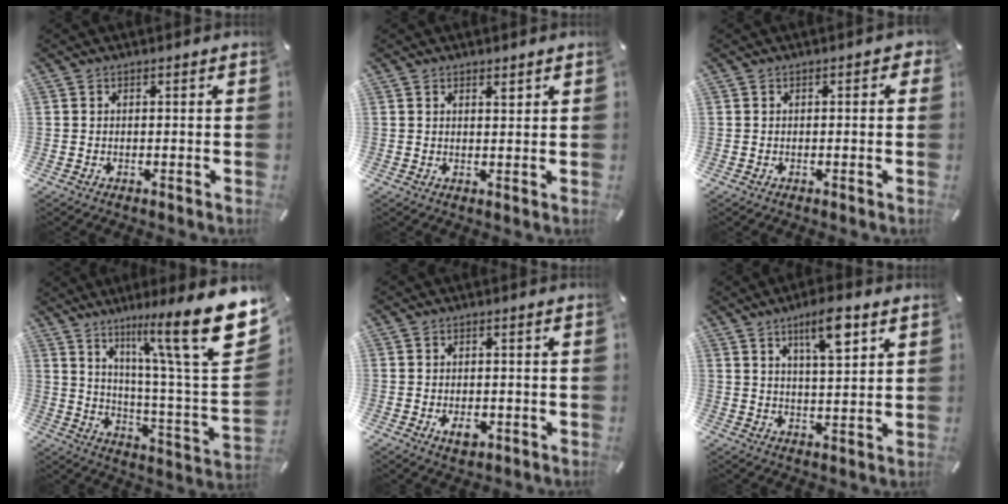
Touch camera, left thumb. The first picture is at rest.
{"total": 1.3, "force": [1.2, 0.4, 0.4], "torque": [0.000, -0.004, 0.020]}
{"total": 0.9, "force": [-0.1, 0.6, 0.6], "torque": [-0.003, 0.000, -0.005]}
{"total": 22.5, "force": [12.7, 3.6, 18.2], "torque": [-0.277, -0.093, 0.192]}
{"total": 3.2, "force": [-1.0, 2.0, 2.3], "torque": [-0.054, -0.001, -0.019]}
{"total": 9.1, "force": [5.5, 2.3, 6.8], "torque": [-0.104, -0.022, 0.087]}